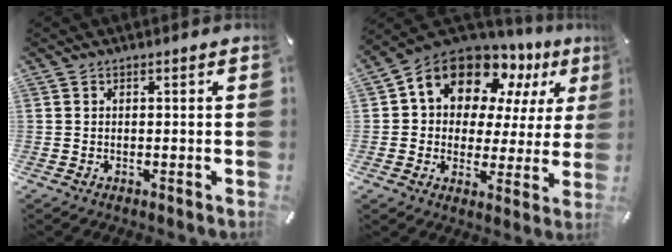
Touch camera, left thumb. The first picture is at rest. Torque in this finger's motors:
{"motor_torque": [2.03, 2.01, 2.04, -0.73, 0.35]}